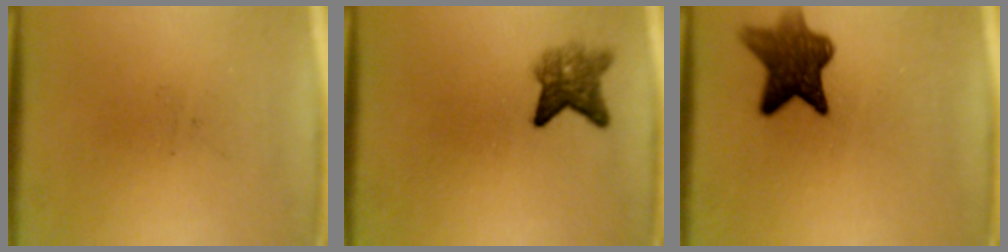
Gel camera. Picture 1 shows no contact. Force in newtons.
{"total": 4.1}
{"total": 8.3}